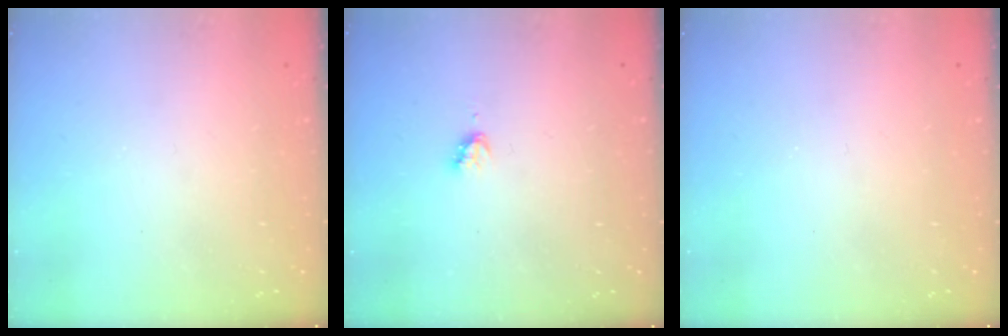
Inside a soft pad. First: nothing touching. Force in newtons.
{"total": 2.8, "press": 2.8, "slide": 0.3}
{"total": 0.0}